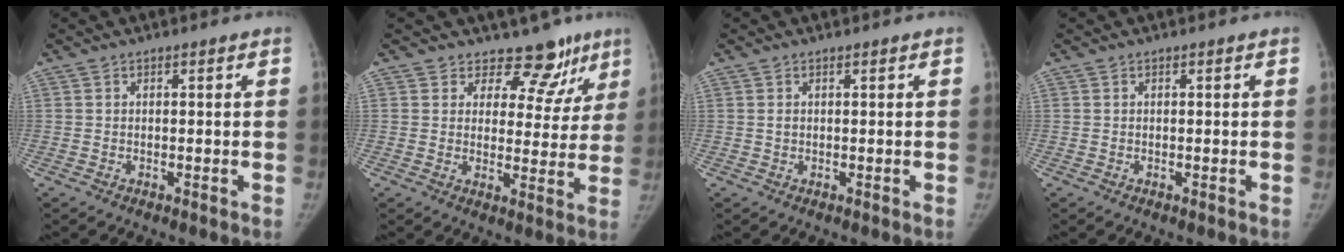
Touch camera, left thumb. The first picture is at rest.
{"total": 10.2, "force": [8.0, 6.1, 1.6], "torque": [0.039, -0.042, 0.090]}
{"total": 0.7, "force": [0.2, 0.5, 0.4], "torque": [-0.006, 0.000, 0.004]}
{"total": 0.0}